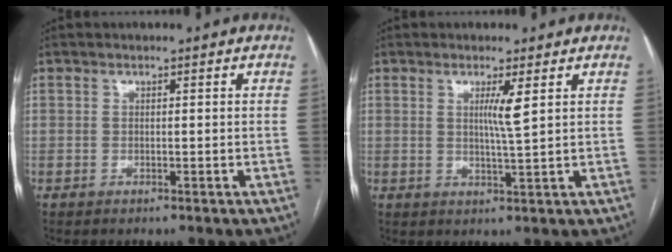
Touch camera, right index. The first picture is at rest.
{"total": 3.4, "force": [1.2, -0.5, 3.2], "torque": [-0.059, -0.006, 0.021]}